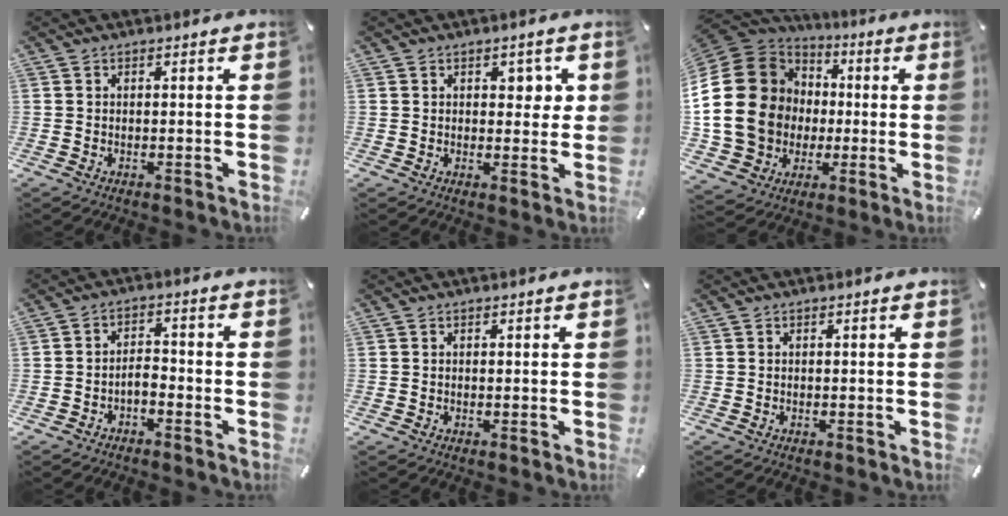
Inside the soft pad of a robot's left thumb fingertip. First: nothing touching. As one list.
[{"total": 3.6, "force": [1.4, 2.4, 2.3], "torque": [-0.009, -0.010, 0.014]}, {"total": 24.6, "force": [0.3, 21.3, 12.4], "torque": [-0.265, 0.005, 0.033]}, {"total": 3.1, "force": [-2.0, 1.5, 1.8], "torque": [-0.033, 0.015, -0.038]}, {"total": 0.0}, {"total": 0.0}]